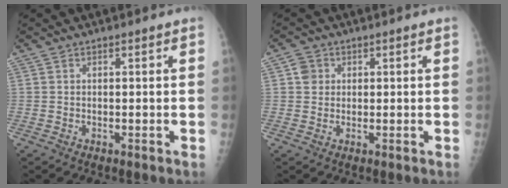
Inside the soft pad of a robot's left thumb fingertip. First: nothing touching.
{"total": 2.8, "force": [0.7, 2.6, 0.8], "torque": [-0.001, 0.000, 0.008]}